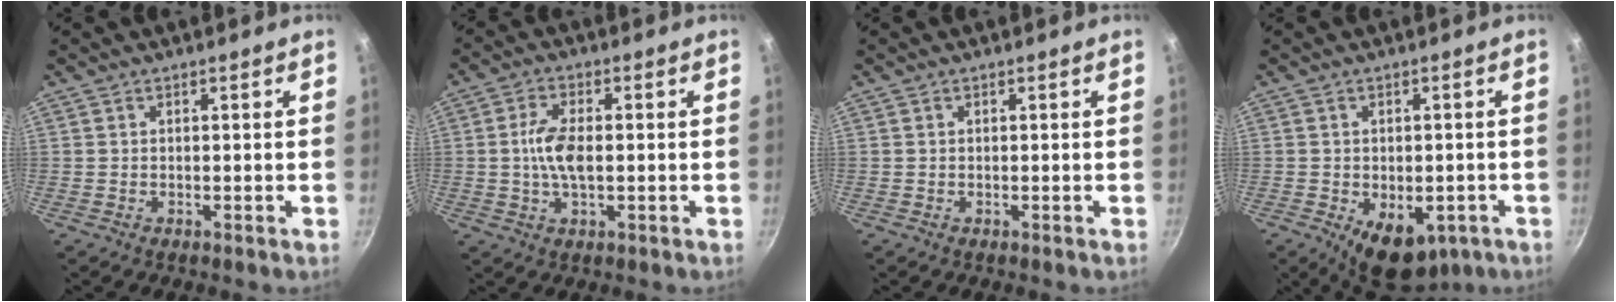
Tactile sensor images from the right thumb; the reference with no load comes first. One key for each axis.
{"total": 6.7, "fx": 0.0, "fy": 3.1, "fz": 5.9, "tx": -0.119, "ty": 0.008, "tz": -0.005}
{"total": 0.0}
{"total": 10.0, "fx": -4.0, "fy": 6.1, "fz": 6.8, "tx": -0.057, "ty": 0.004, "tz": -0.038}